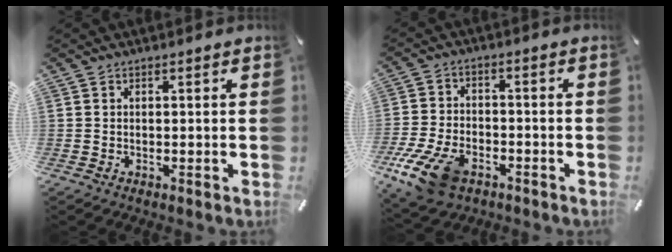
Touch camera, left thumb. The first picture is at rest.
{"total": 13.3, "force": [-7.4, 7.7, 7.9], "torque": [-0.156, 0.036, -0.129]}